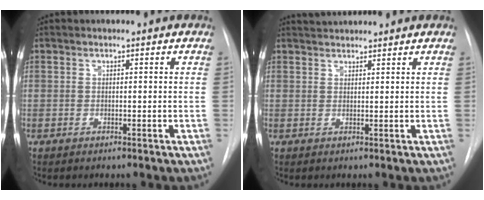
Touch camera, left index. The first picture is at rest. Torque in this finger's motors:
{"motor_torque": [0.19, -1.01, 0.34, 0.06]}